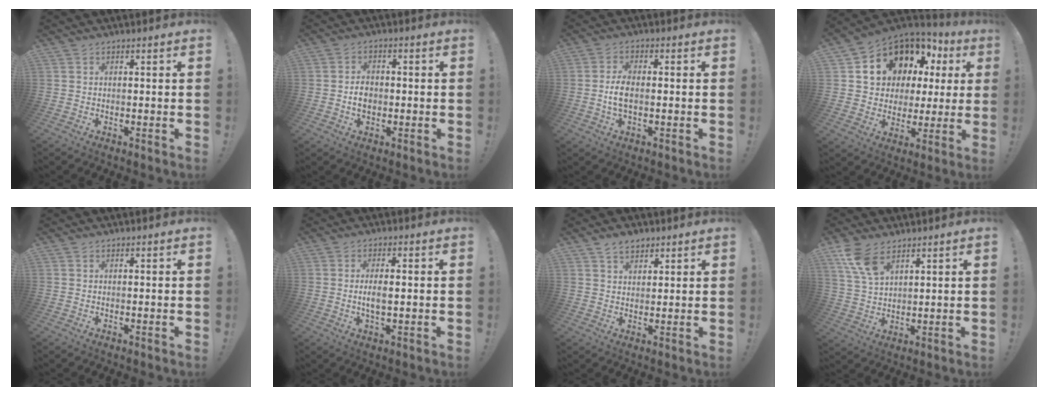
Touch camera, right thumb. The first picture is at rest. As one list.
[{"total": 4.3, "force": [-0.9, 3.2, 2.8], "torque": [-0.033, 0.000, -0.020]}, {"total": 5.4, "force": [-0.6, 2.3, 4.9], "torque": [-0.097, -0.003, -0.014]}, {"total": 12.8, "force": [7.6, 9.1, 4.9], "torque": [-0.083, -0.059, 0.156]}, {"total": 0.0}, {"total": 4.6, "force": [-0.2, 1.6, 4.4], "torque": [-0.069, -0.005, -0.009]}, {"total": 4.5, "force": [3.3, 2.7, 1.7], "torque": [-0.021, -0.014, 0.059]}, {"total": 9.2, "force": [5.9, 4.3, 5.7], "torque": [-0.108, -0.021, 0.116]}]